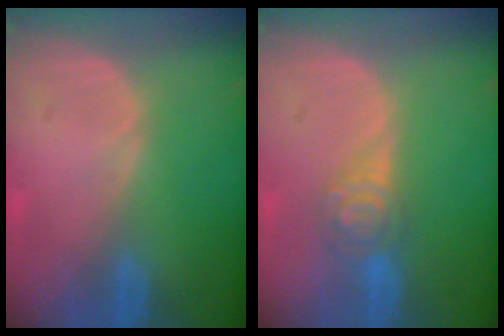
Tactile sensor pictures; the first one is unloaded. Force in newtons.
{"total": 4.3, "press": 4.3, "slide": 0.2}